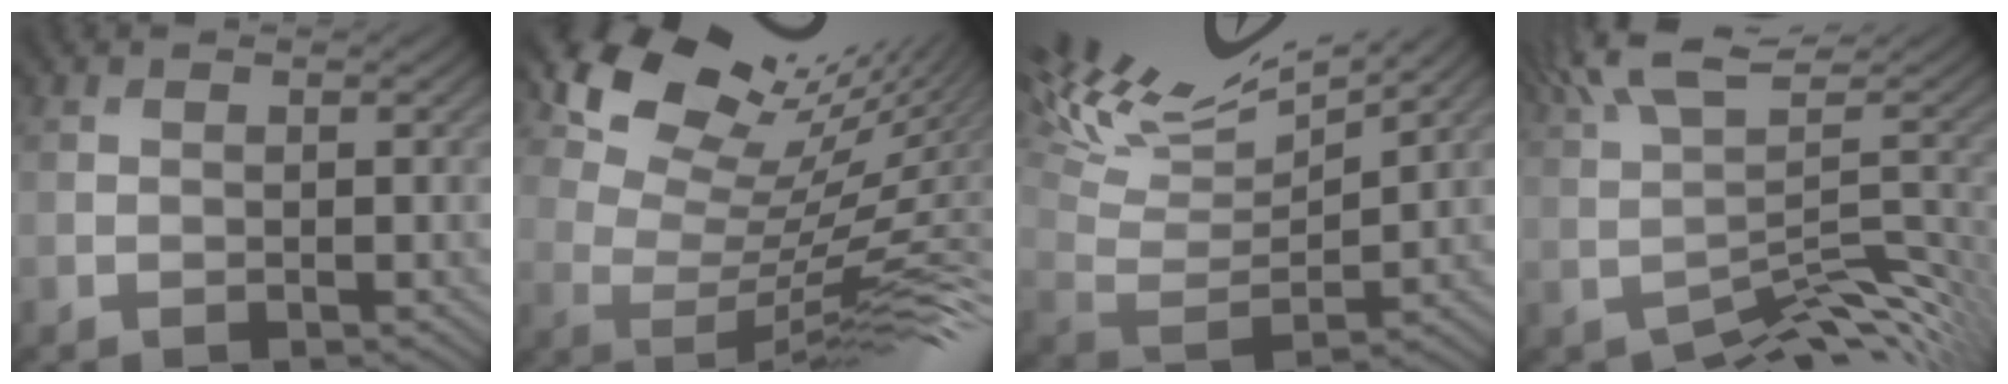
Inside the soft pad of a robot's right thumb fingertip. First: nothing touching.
{"total": 15.0, "force": [9.7, 5.4, 10.1], "torque": [-0.155, 0.015, 0.159]}
{"total": 15.8, "force": [11.2, 4.9, 10.0], "torque": [-0.235, 0.034, 0.184]}
{"total": 6.3, "force": [0.8, 1.7, 6.0], "torque": [-0.101, 0.010, 0.024]}